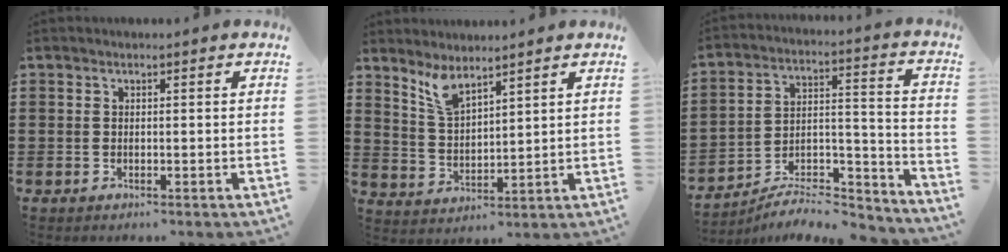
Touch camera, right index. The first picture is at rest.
{"total": 5.2, "force": [4.2, 1.5, 2.7], "torque": [-0.066, -0.007, 0.076]}
{"total": 6.5, "force": [-5.9, 1.8, 2.2], "torque": [-0.029, 0.006, -0.114]}